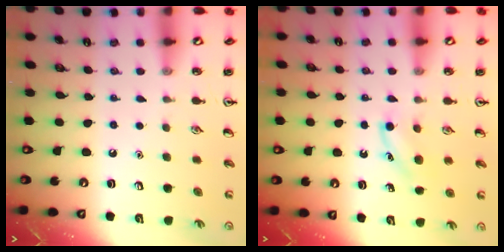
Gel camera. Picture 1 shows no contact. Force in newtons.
{"total": 4.3, "press": 4.1, "slide": 1.3}